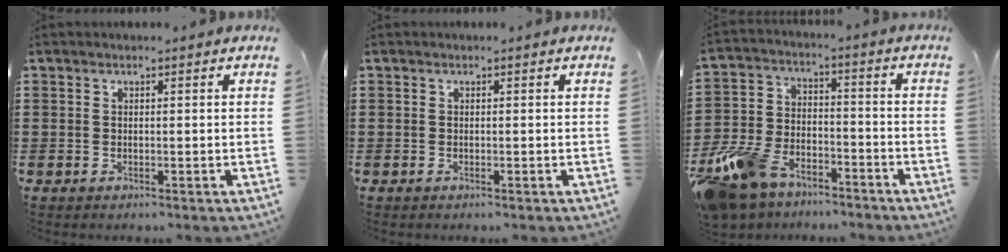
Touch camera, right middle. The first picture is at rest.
{"total": 0.0}
{"total": 10.7, "force": [-8.8, 4.5, 4.0], "torque": [-0.109, 0.027, -0.176]}